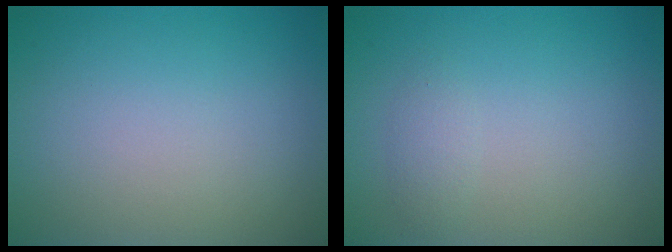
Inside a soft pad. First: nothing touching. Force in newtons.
{"total": 1.0, "press": 1.0, "slide": 0.0}